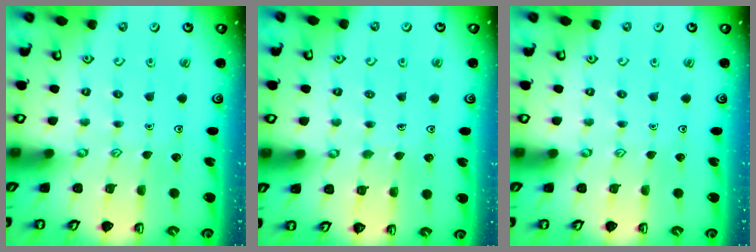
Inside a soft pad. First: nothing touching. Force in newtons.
{"total": 4.6, "press": 4.6, "slide": 0.4}
{"total": 0.0}